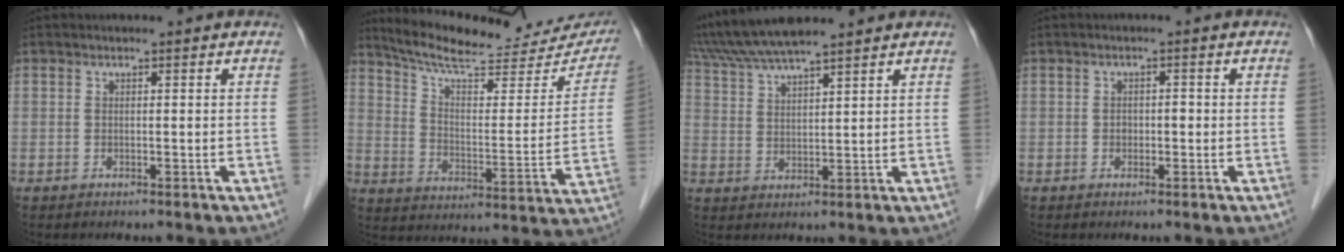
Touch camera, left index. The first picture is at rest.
{"total": 23.8, "force": [21.5, 5.3, 8.6], "torque": [-0.125, -0.028, 0.284]}
{"total": 12.0, "force": [10.5, 0.3, 5.7], "torque": [-0.113, 0.033, 0.189]}
{"total": 1.4, "force": [-0.3, 1.0, 0.9], "torque": [-0.012, 0.006, -0.003]}